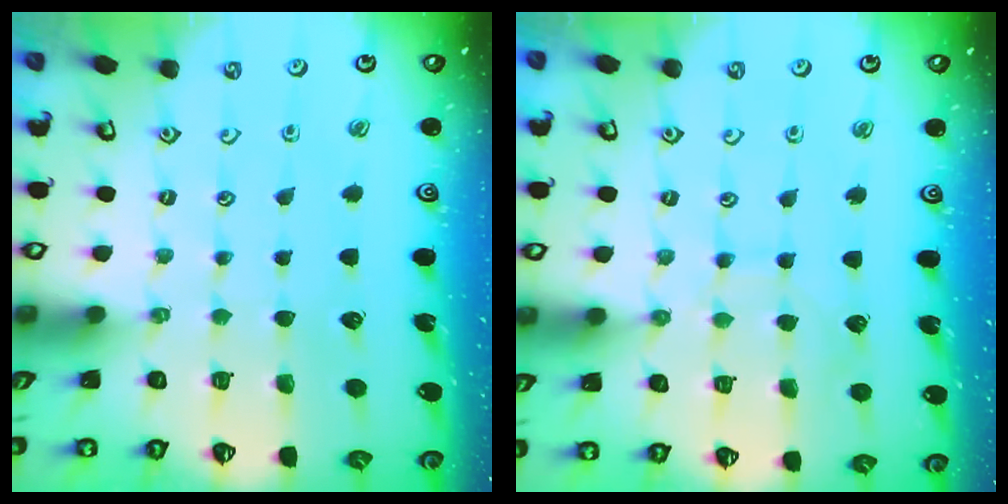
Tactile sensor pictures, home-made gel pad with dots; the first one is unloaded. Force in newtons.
{"total": 6.3, "press": 6.3, "slide": 0.4}